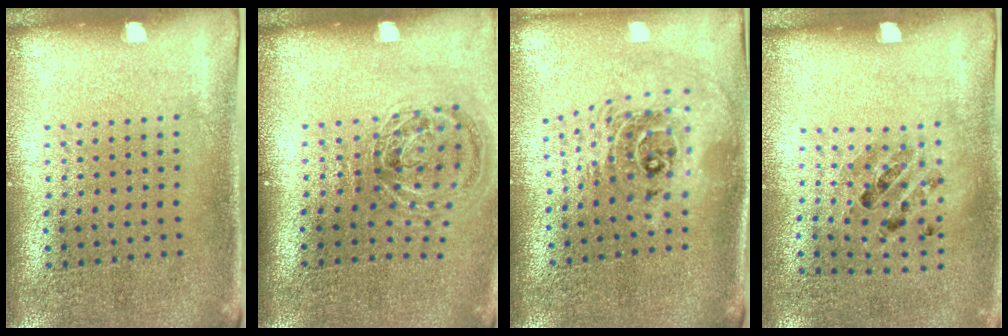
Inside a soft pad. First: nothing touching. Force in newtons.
{"total": 1.2, "press": 1.0, "slide": 0.6}
{"total": 2.1, "press": 1.7, "slide": 1.4}
{"total": 0.9, "press": 0.7, "slide": 0.5}